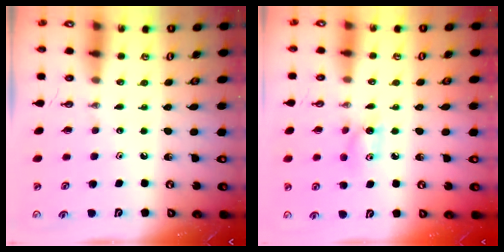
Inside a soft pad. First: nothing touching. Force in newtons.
{"total": 5.7, "press": 5.6, "slide": 0.5}